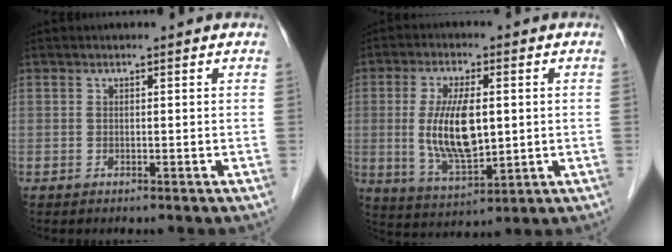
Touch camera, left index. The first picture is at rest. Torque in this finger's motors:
{"motor_torque": [2.13, -0.01, 0.74, 0.21]}